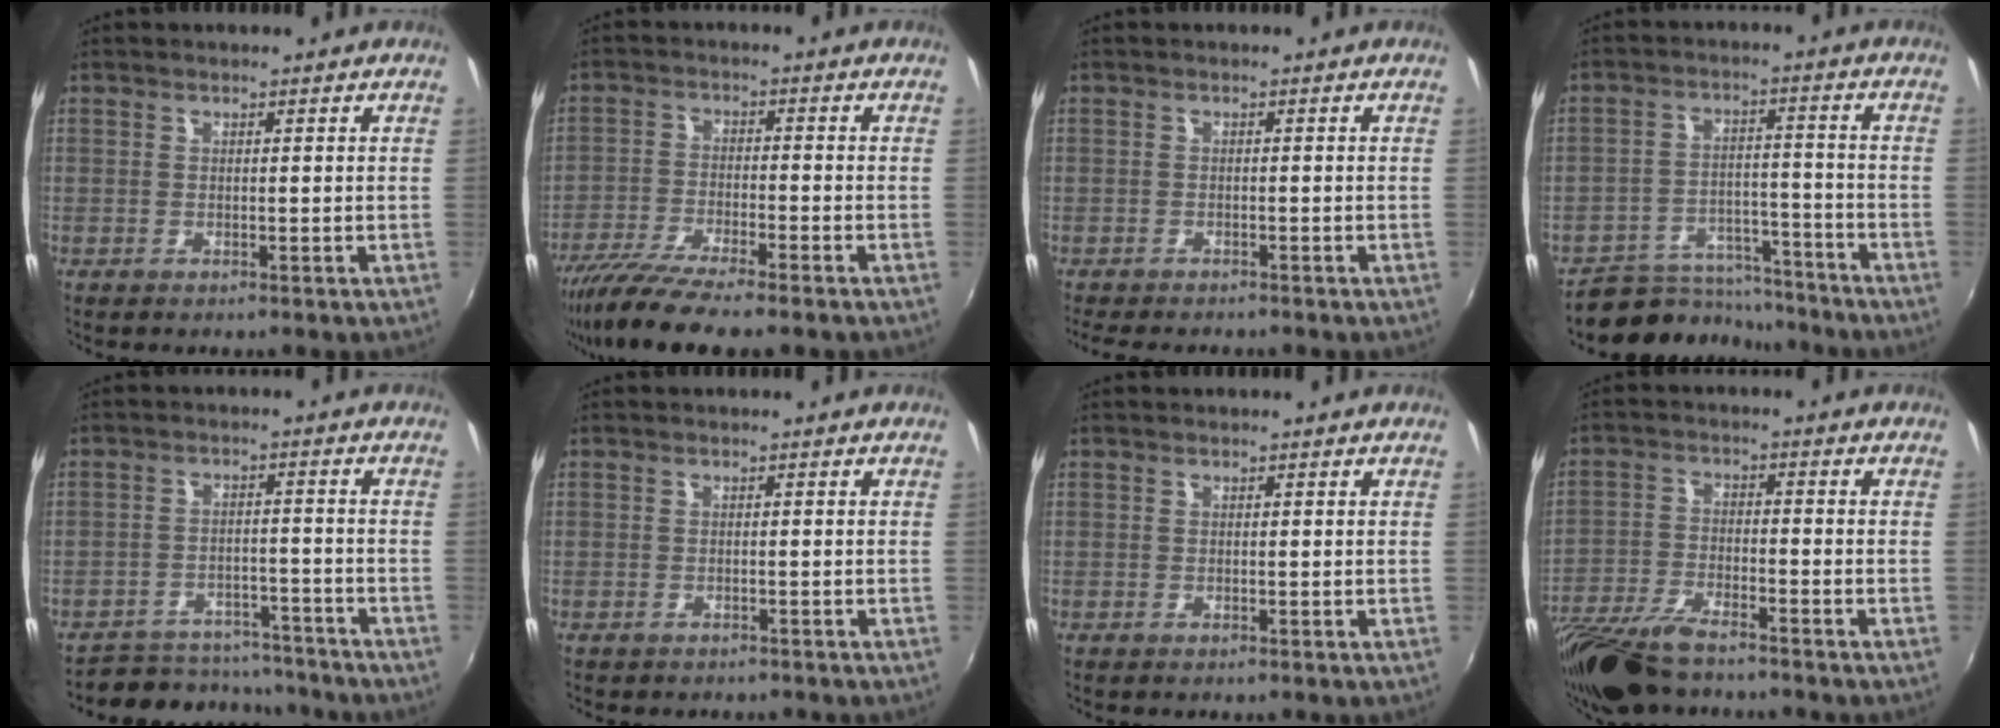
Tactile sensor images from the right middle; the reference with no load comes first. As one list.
[{"total": 10.4, "force": [-8.4, 0.9, 6.0], "torque": [-0.133, -0.034, -0.151]}, {"total": 4.8, "force": [-4.3, 1.0, 1.8], "torque": [-0.048, -0.018, -0.071]}, {"total": 9.6, "force": [-8.9, 3.6, 0.7], "torque": [-0.024, 0.024, -0.133]}, {"total": 12.0, "force": [-10.8, 4.5, 2.5], "torque": [-0.068, 0.021, -0.145]}, {"total": 1.2, "force": [-1.0, 0.7, 0.1], "torque": [-0.008, -0.003, -0.014]}, {"total": 0.0}, {"total": 12.3, "force": [-10.0, 3.3, 6.5], "torque": [-0.152, -0.026, -0.191]}]